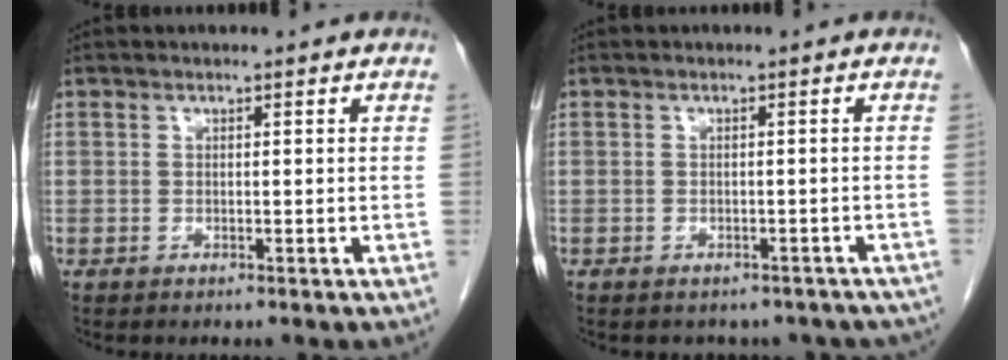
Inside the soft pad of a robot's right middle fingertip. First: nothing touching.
{"total": 8.0, "force": [-6.6, 4.2, 1.5], "torque": [-0.007, 0.007, -0.064]}